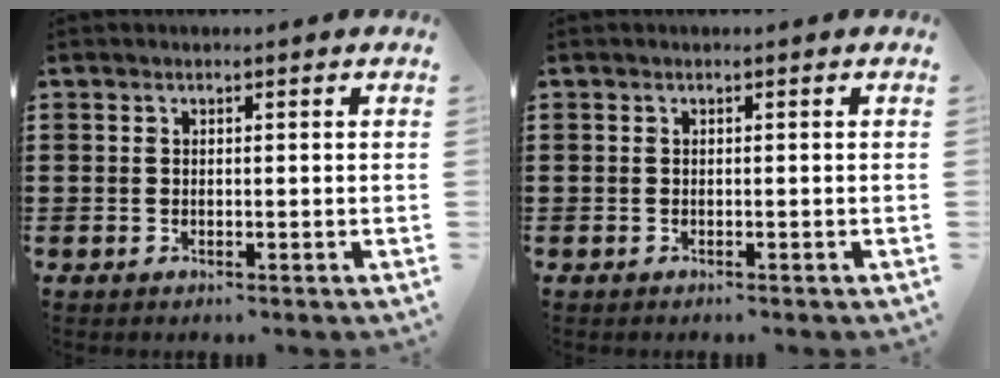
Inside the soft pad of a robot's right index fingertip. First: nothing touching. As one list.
[{"total": 0.0}]